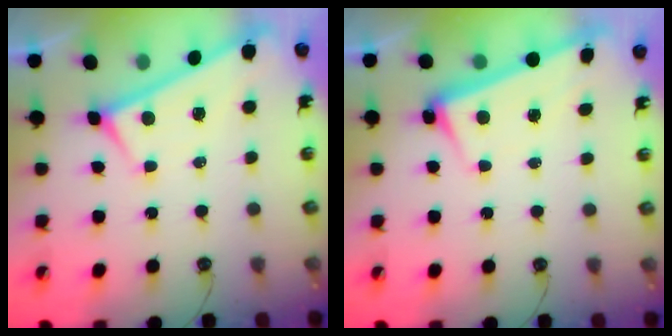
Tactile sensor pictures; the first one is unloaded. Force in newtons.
{"total": 2.7, "press": 2.6, "slide": 0.7}